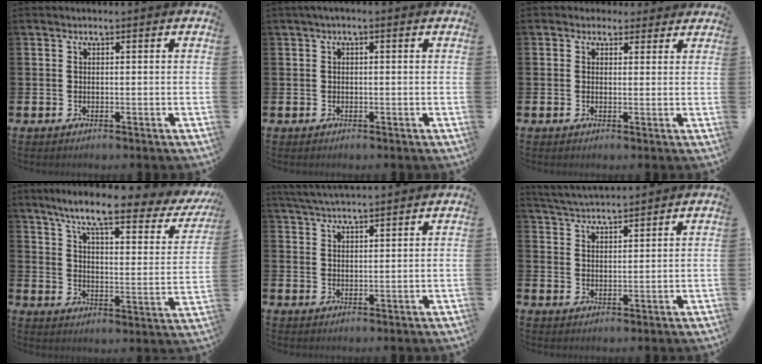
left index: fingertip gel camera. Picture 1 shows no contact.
{"total": 0.8, "force": [-0.1, 0.2, 0.7], "torque": [-0.013, 0.002, -0.003]}
{"total": 2.3, "force": [1.8, 1.3, -0.2], "torque": [0.003, -0.001, 0.031]}
{"total": 8.4, "force": [6.5, 1.1, 5.3], "torque": [-0.118, -0.044, 0.098]}
{"total": 4.0, "force": [4.0, -0.1, 0.6], "torque": [-0.026, -0.016, 0.073]}
{"total": 4.2, "force": [4.2, 0.1, 0.1], "torque": [-0.020, -0.024, 0.076]}